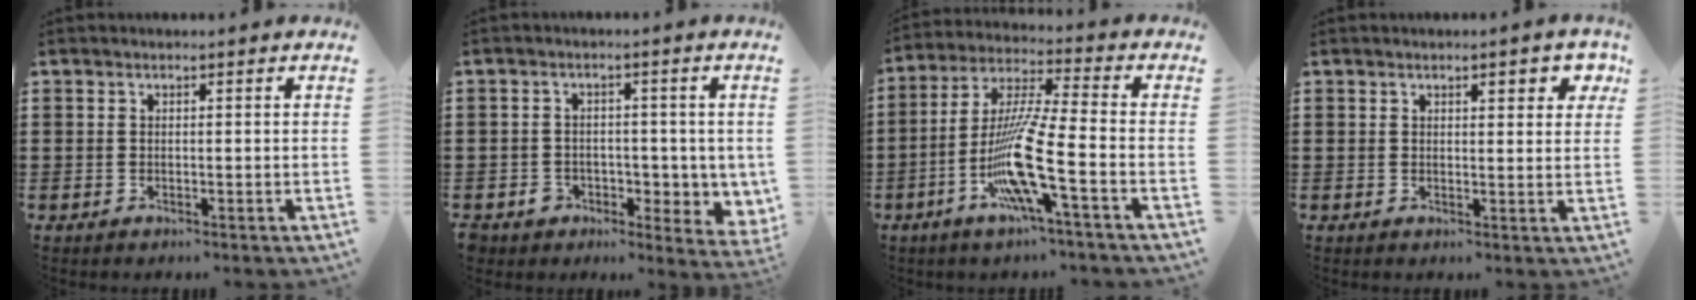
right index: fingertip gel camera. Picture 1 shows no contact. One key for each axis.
{"total": 3.5, "fx": -0.4, "fy": 3.3, "fz": 1.3, "tx": -0.037, "ty": 0.002, "tz": -0.012}
{"total": 12.5, "fx": -4.7, "fy": 0.8, "fz": 11.6, "tx": -0.247, "ty": -0.018, "tz": -0.097}
{"total": 3.1, "fx": 1.7, "fy": 1.0, "fz": 2.3, "tx": -0.026, "ty": -0.002, "tz": 0.022}